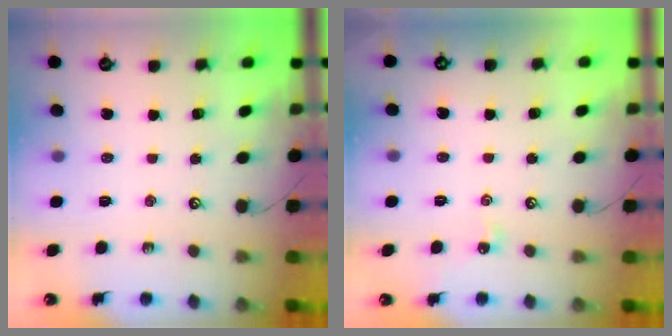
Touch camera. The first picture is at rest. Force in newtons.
{"total": 2.7, "press": 2.7, "slide": 0.6}